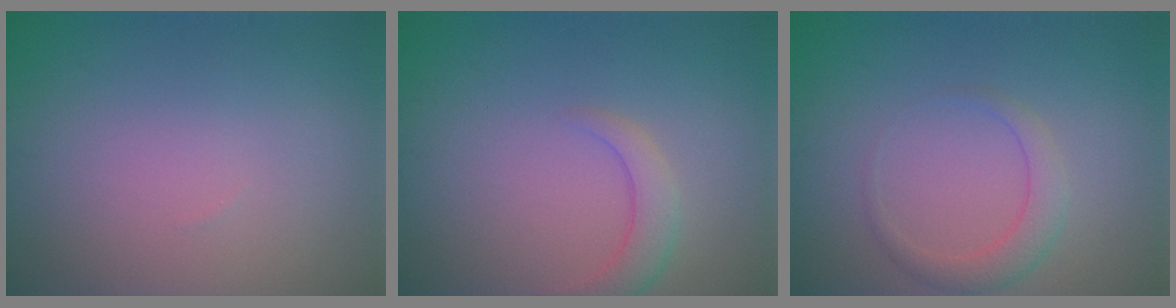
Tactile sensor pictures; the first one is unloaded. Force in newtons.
{"total": 2.5, "press": 2.5, "slide": 0.2}
{"total": 2.3, "press": 2.3, "slide": 0.1}